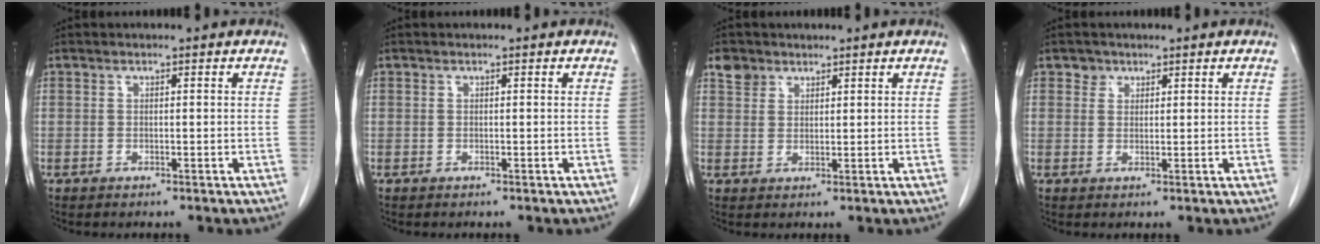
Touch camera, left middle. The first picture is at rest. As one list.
[{"total": 0.0}, {"total": 2.8, "force": [2.0, 1.9, 0.3], "torque": [-0.006, 0.010, 0.037]}, {"total": 1.5, "force": [1.0, 1.2, 0.1], "torque": [0.008, 0.000, 0.012]}]